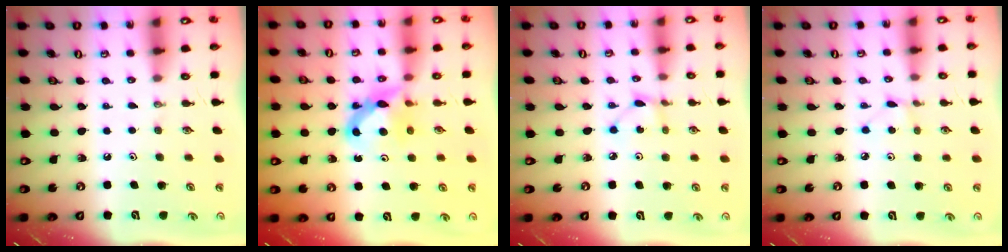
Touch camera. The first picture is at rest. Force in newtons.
{"total": 7.1, "press": 7.0, "slide": 0.7}
{"total": 1.9, "press": 1.9, "slide": 0.3}
{"total": 2.6, "press": 2.6, "slide": 0.3}